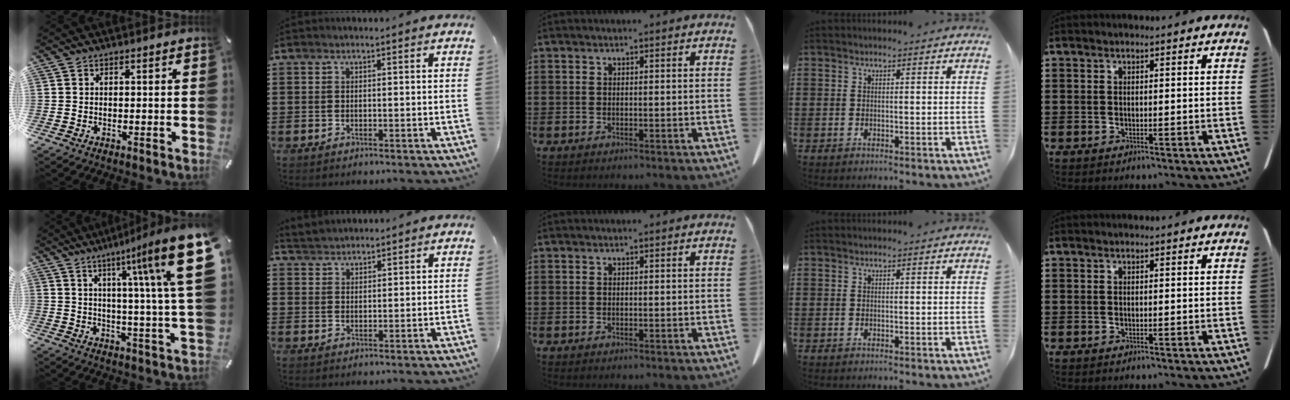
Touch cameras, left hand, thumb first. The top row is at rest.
{"thumb": {"total": 20.5, "force": [7.8, 2.5, 18.8], "torque": [-0.271, -0.044, 0.106]}, "index": {"total": 2.5, "force": [2.4, 0.5, -0.3], "torque": [-0.003, -0.001, 0.048]}}